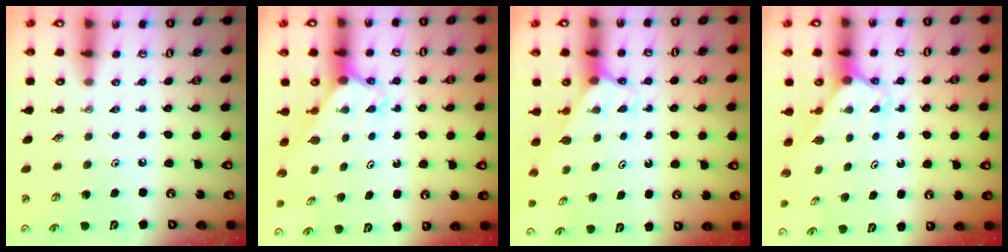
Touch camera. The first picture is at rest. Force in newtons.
{"total": 2.4, "press": 2.4, "slide": 0.3}
{"total": 3.5, "press": 3.4, "slide": 0.2}
{"total": 2.4, "press": 2.4, "slide": 0.3}